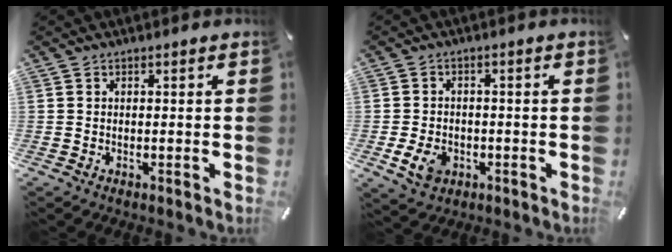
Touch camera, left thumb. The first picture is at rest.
{"total": 5.9, "force": [-1.9, 4.6, 3.1], "torque": [-0.069, 0.001, -0.038]}